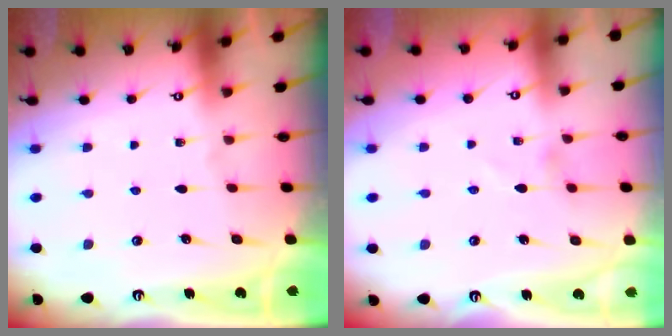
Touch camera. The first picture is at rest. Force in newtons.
{"total": 0.0}